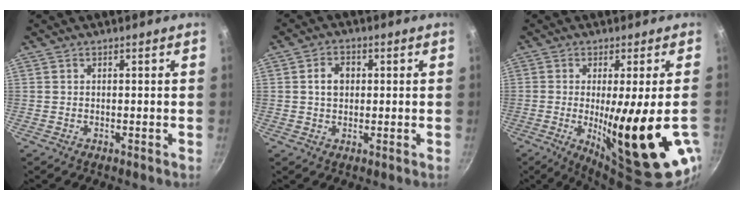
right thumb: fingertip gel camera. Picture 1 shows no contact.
{"total": 4.4, "force": [0.6, 3.4, 2.7], "torque": [-0.027, 0.007, 0.006]}
{"total": 20.4, "force": [-3.9, 3.2, 19.8], "torque": [-0.280, -0.029, -0.041]}